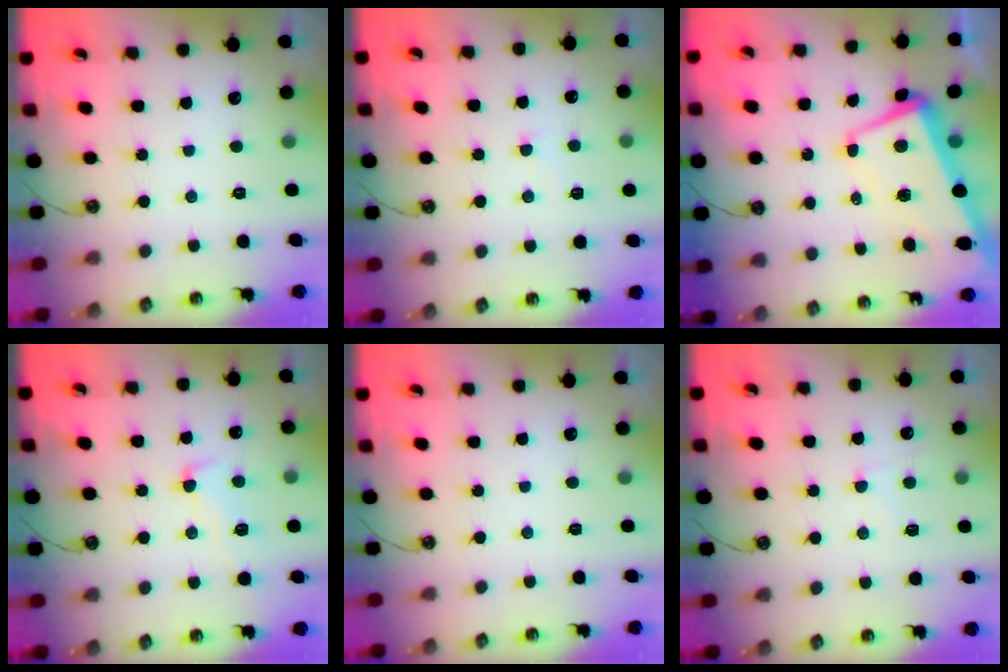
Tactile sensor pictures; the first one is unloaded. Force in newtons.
{"total": 5.9, "press": 5.9, "slide": 0.6}
{"total": 1.6, "press": 0.1, "slide": 1.6}
{"total": 1.6, "press": 1.2, "slide": 1.0}
{"total": 0.0}
{"total": 2.4, "press": 2.2, "slide": 1.0}